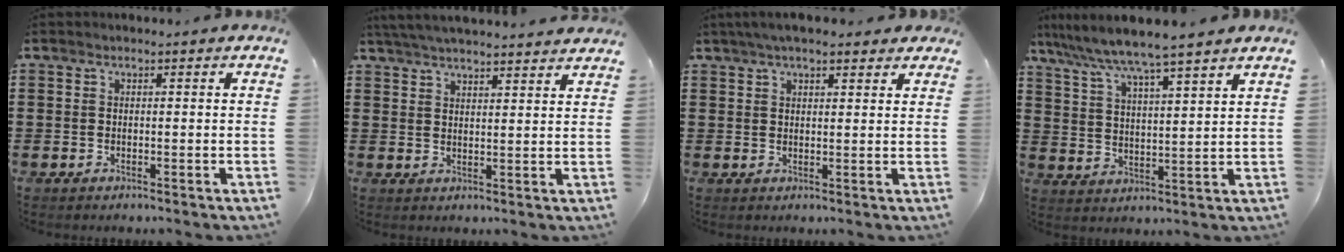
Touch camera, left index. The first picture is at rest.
{"total": 4.2, "force": [4.1, -0.3, 0.9], "torque": [-0.030, -0.014, 0.073]}
{"total": 4.4, "force": [3.4, 1.1, 2.5], "torque": [-0.056, 0.007, 0.061]}
{"total": 5.9, "force": [5.3, -0.8, 2.5], "torque": [-0.072, -0.035, 0.085]}